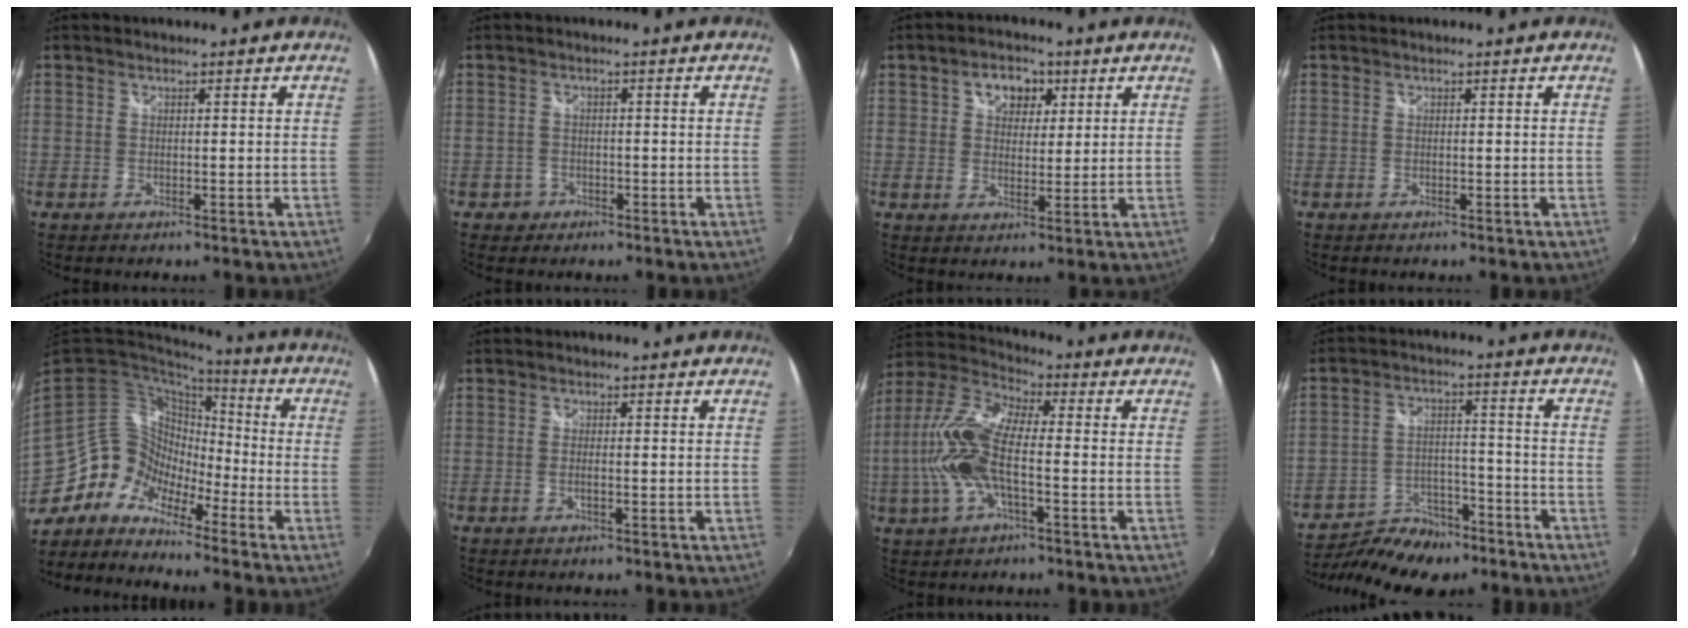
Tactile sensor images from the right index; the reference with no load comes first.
{"total": 2.5, "force": [-1.2, 2.1, 0.4], "torque": [-0.013, 0.003, -0.017]}
{"total": 6.4, "force": [2.7, 4.6, 3.5], "torque": [-0.052, 0.017, 0.042]}
{"total": 0.0}
{"total": 12.1, "force": [-9.2, 6.5, 4.4], "torque": [-0.071, 0.023, -0.194]}
{"total": 1.1, "force": [-0.5, 0.0, 1.0], "torque": [-0.022, 0.000, -0.010]}
{"total": 14.4, "force": [-2.4, 5.1, 13.2], "torque": [-0.281, 0.005, -0.053]}
{"total": 14.4, "force": [-11.5, 6.7, 5.6], "torque": [-0.137, 0.000, -0.175]}